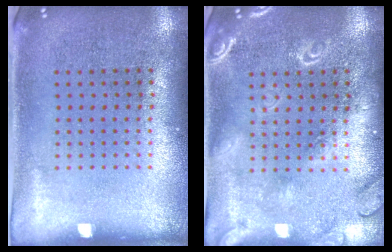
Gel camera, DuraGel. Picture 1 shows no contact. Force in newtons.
{"total": 3.3, "press": 3.3, "slide": 0.4}